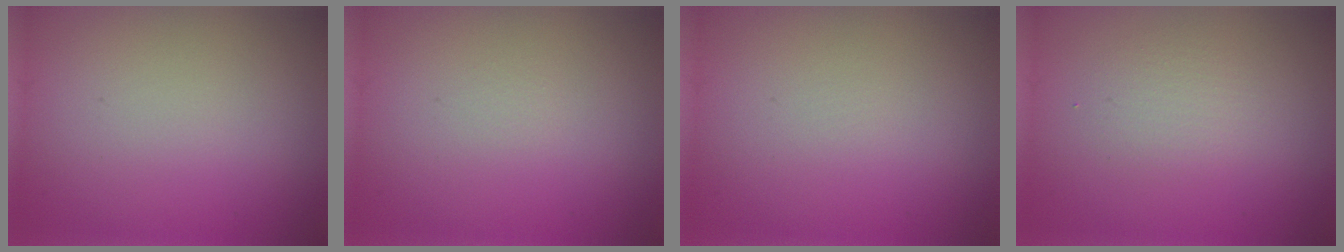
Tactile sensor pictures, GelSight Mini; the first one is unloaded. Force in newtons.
{"total": 0.0}
{"total": 0.0}
{"total": 1.6, "press": 1.6, "slide": 0.1}